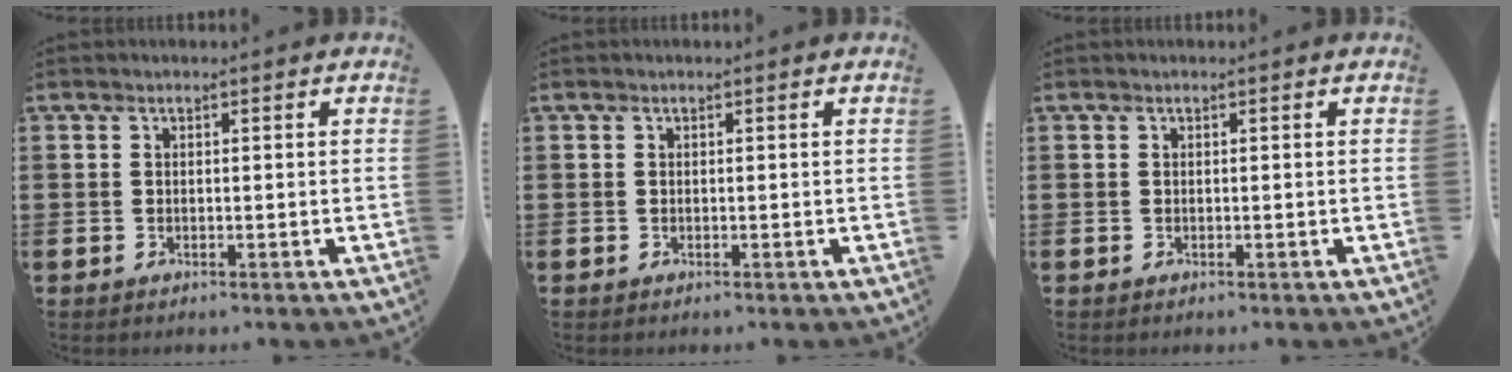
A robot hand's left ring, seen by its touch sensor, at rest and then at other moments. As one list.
[{"total": 0.0}, {"total": 0.0}]